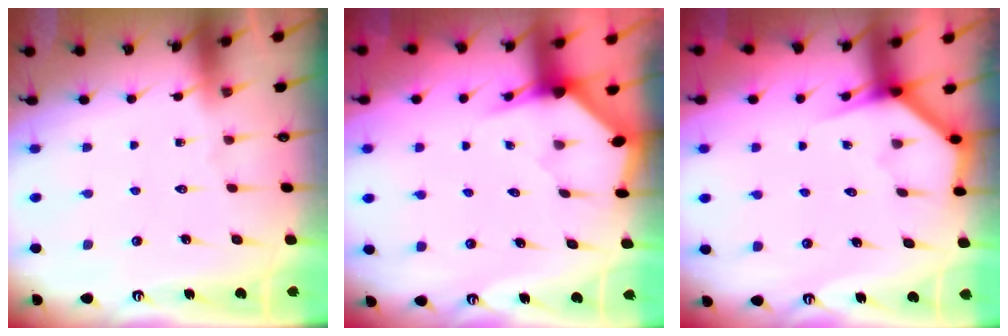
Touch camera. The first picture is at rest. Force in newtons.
{"total": 3.0, "press": 3.0, "slide": 0.2}
{"total": 3.6, "press": 3.6, "slide": 0.2}